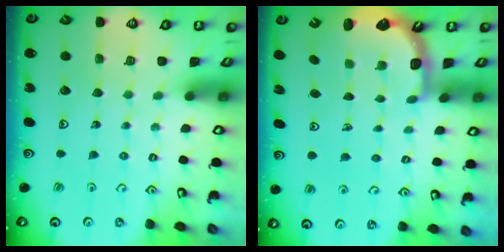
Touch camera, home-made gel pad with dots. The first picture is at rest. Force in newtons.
{"total": 2.8, "press": 2.0, "slide": 2.0}